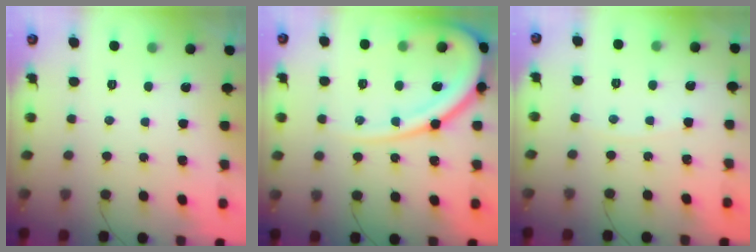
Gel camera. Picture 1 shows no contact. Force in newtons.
{"total": 17.4, "press": 17.3, "slide": 1.7}
{"total": 2.7, "press": 2.7, "slide": 0.5}